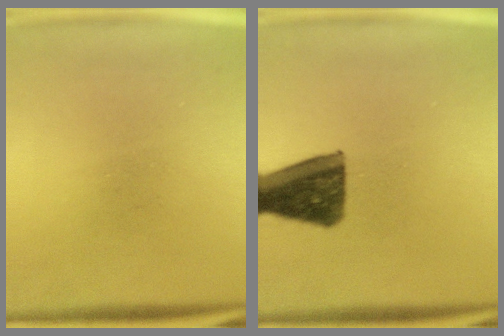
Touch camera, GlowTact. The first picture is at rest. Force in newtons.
{"total": 12.0}